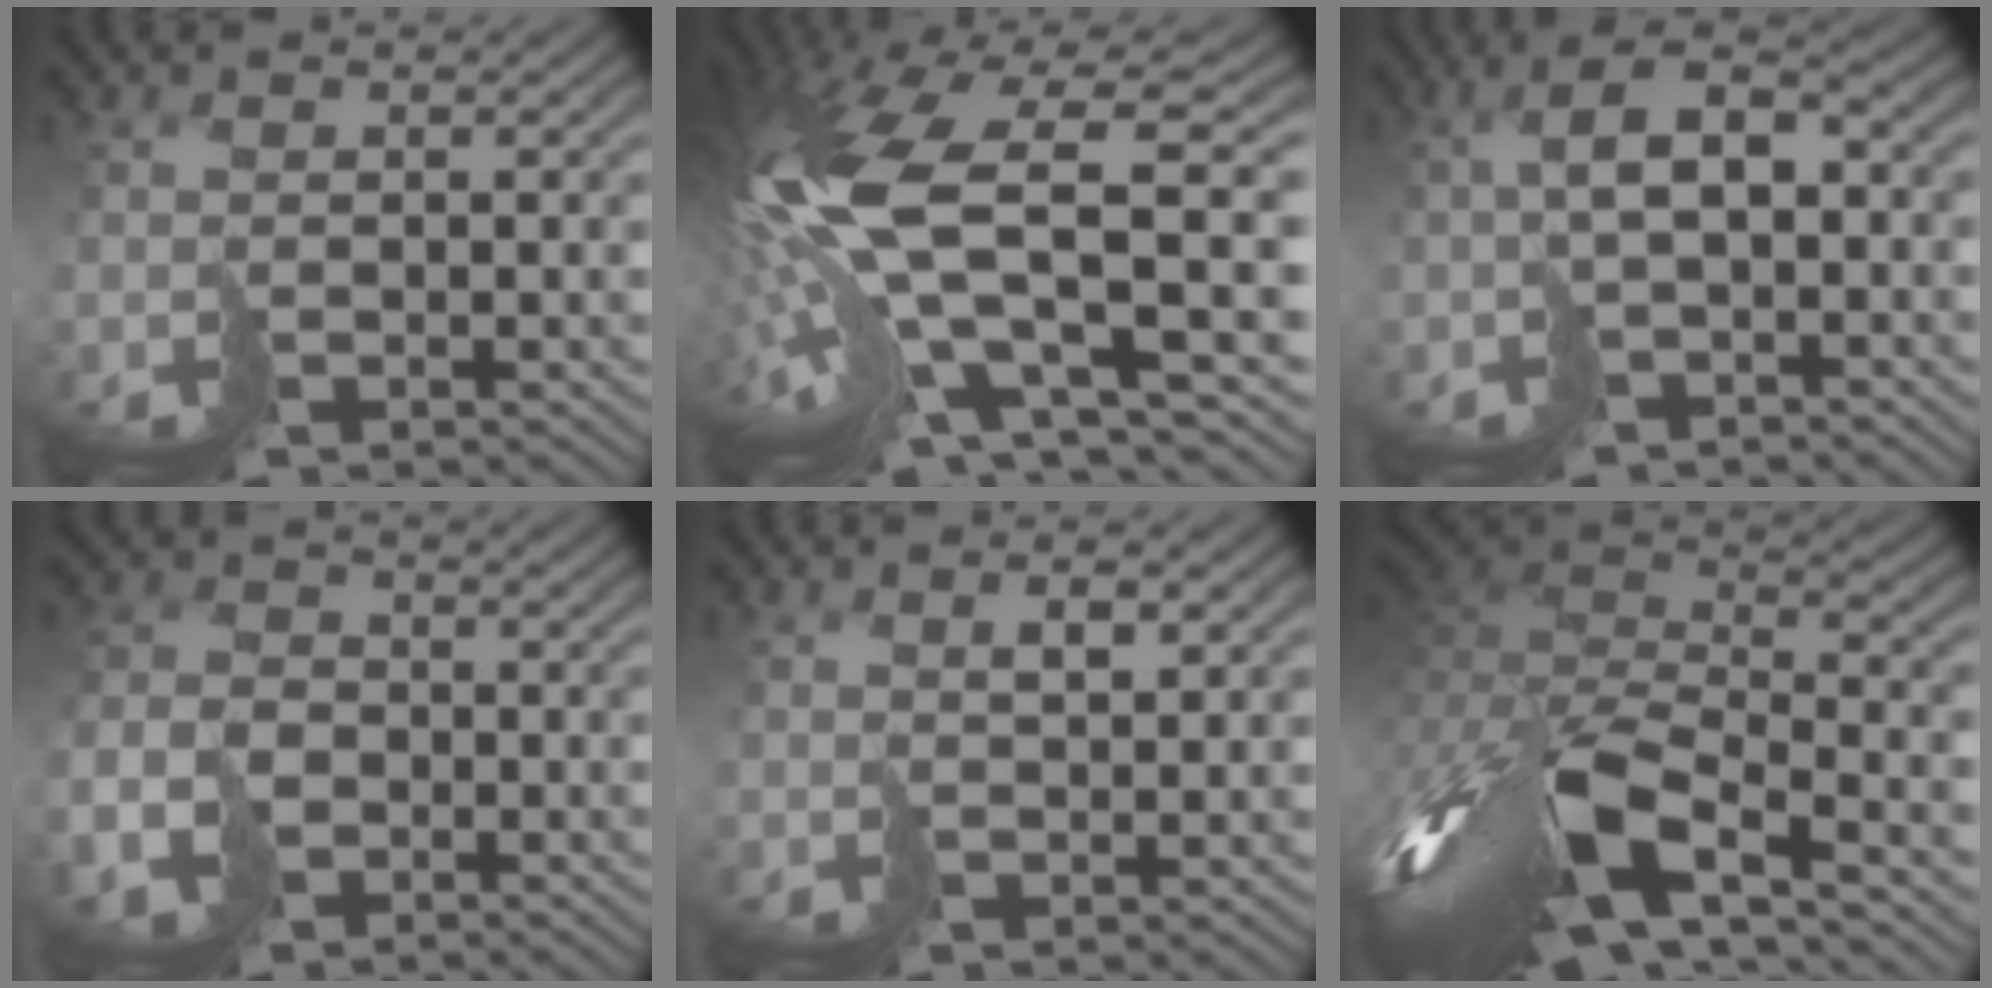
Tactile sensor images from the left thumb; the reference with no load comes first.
{"total": 20.1, "force": [0.2, 9.8, 17.6], "torque": [-0.385, -0.036, 0.017]}
{"total": 6.5, "force": [-0.4, 2.8, 5.9], "torque": [-0.116, 0.013, -0.007]}
{"total": 5.5, "force": [-2.6, 4.0, 2.7], "torque": [-0.074, -0.009, -0.053]}
{"total": 2.2, "force": [1.6, 0.4, 1.4], "torque": [-0.022, 0.003, 0.034]}
{"total": 15.4, "force": [-6.7, 6.8, 12.1], "torque": [-0.295, -0.016, -0.107]}